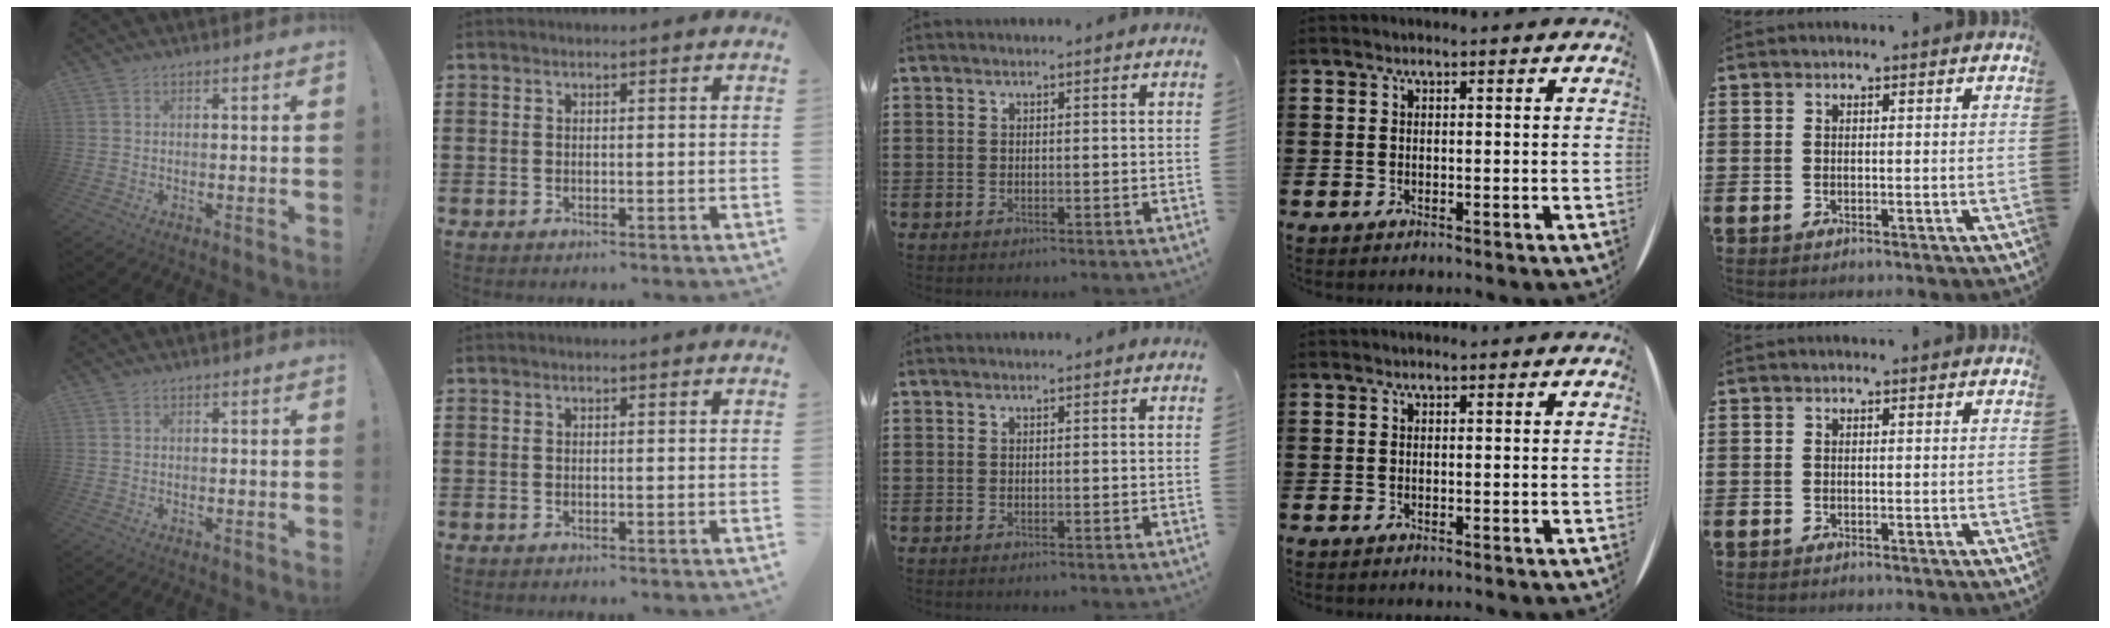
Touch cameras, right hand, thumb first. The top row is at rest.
{}